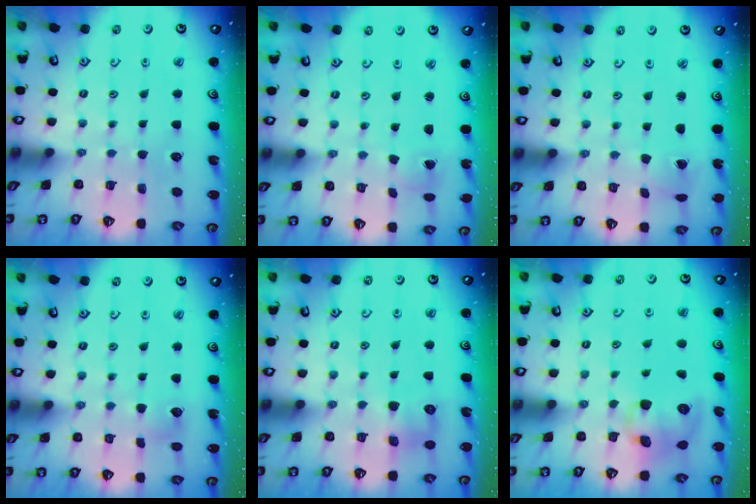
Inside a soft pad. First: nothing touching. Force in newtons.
{"total": 1.0, "press": 1.0, "slide": 0.0}
{"total": 1.1, "press": 1.0, "slide": 0.4}
{"total": 4.4, "press": 4.3, "slide": 0.6}
{"total": 6.5, "press": 6.5, "slide": 0.5}
{"total": 9.5, "press": 9.4, "slide": 1.7}